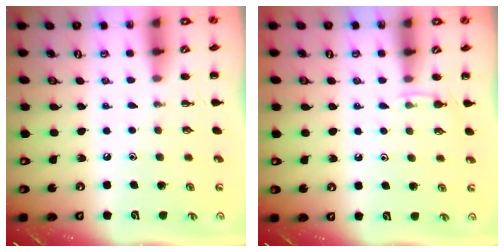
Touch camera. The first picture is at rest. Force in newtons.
{"total": 4.3, "press": 4.1, "slide": 1.4}